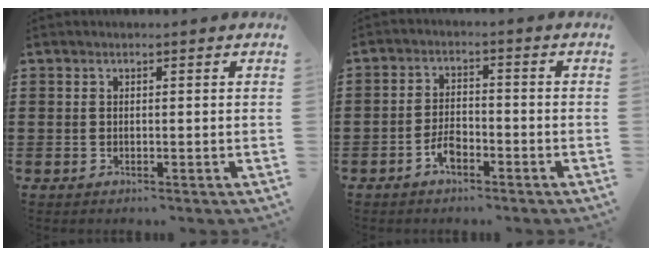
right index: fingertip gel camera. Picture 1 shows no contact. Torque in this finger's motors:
{"motor_torque": [1.30, 0.47, 0.36, 0.03]}